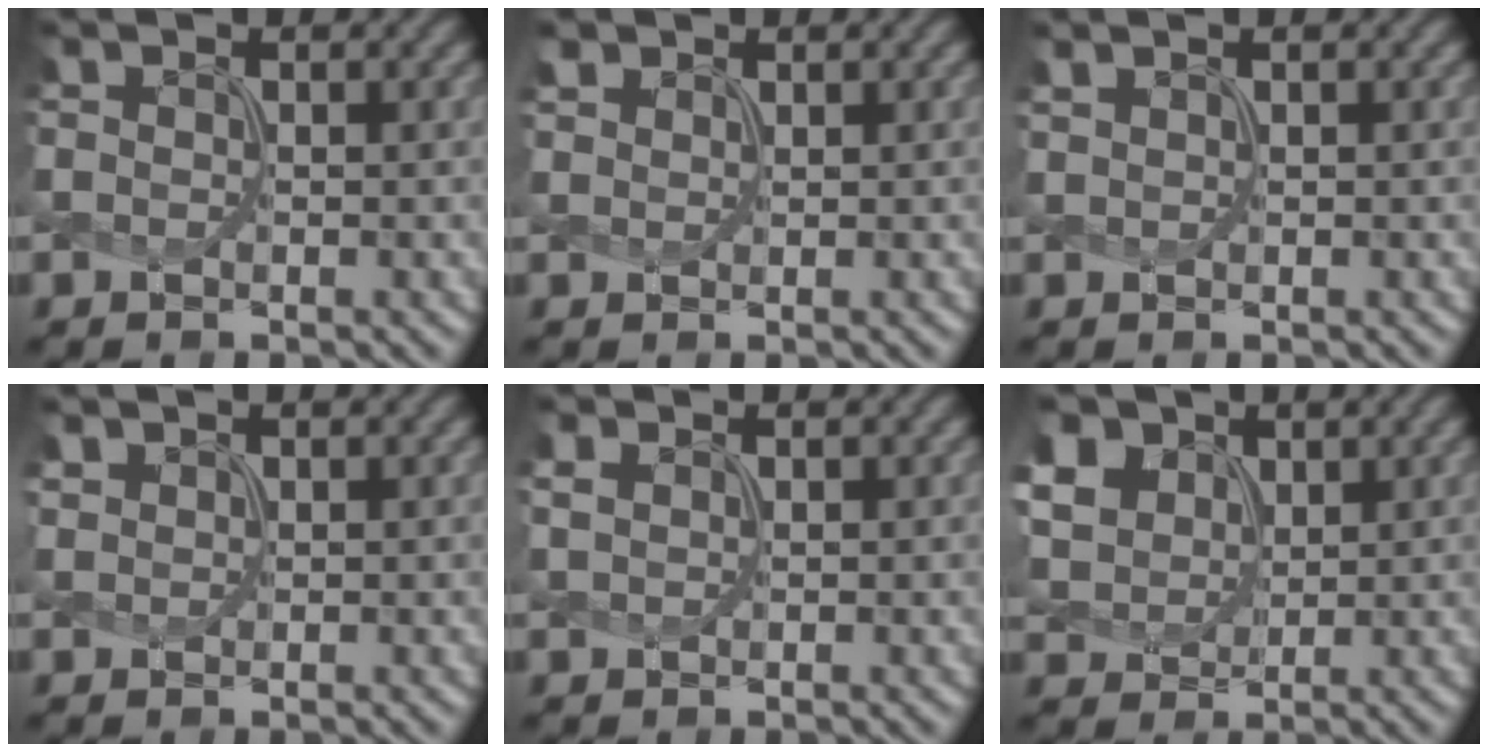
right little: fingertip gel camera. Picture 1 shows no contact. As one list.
[{"total": 1.2, "force": [1.0, 0.6, 0.3], "torque": [-0.010, 0.006, 0.027]}, {"total": 1.0, "force": [0.9, 0.3, 0.5], "torque": [-0.002, -0.003, 0.010]}, {"total": 0.8, "force": [0.7, 0.3, 0.1], "torque": [-0.007, 0.001, 0.019]}, {"total": 0.8, "force": [0.6, 0.4, 0.4], "torque": [-0.014, 0.001, 0.016]}, {"total": 7.4, "force": [3.4, 5.5, 3.7], "torque": [-0.140, 0.019, 0.067]}]